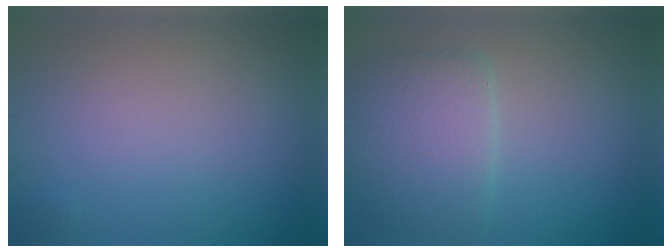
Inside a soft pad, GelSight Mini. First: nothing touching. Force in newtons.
{"total": 5.4, "press": 5.3, "slide": 0.3}